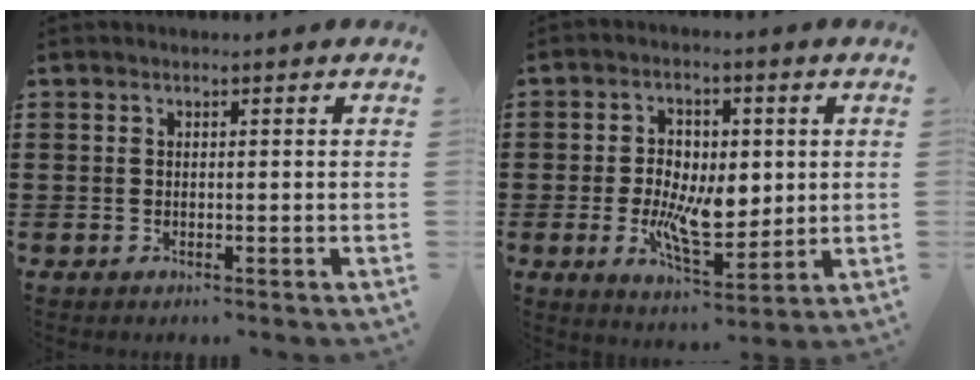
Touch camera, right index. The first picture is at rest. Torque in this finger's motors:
{"motor_torque": [1.50, 0.64, 0.62, 0.14]}